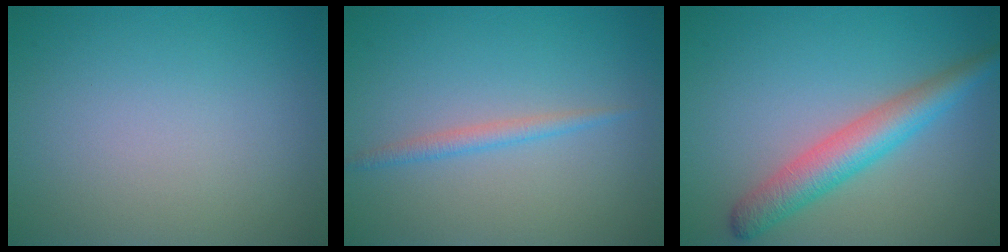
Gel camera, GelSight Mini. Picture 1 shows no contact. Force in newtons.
{"total": 1.5, "press": 1.5, "slide": 0.1}
{"total": 4.5, "press": 4.5, "slide": 0.2}